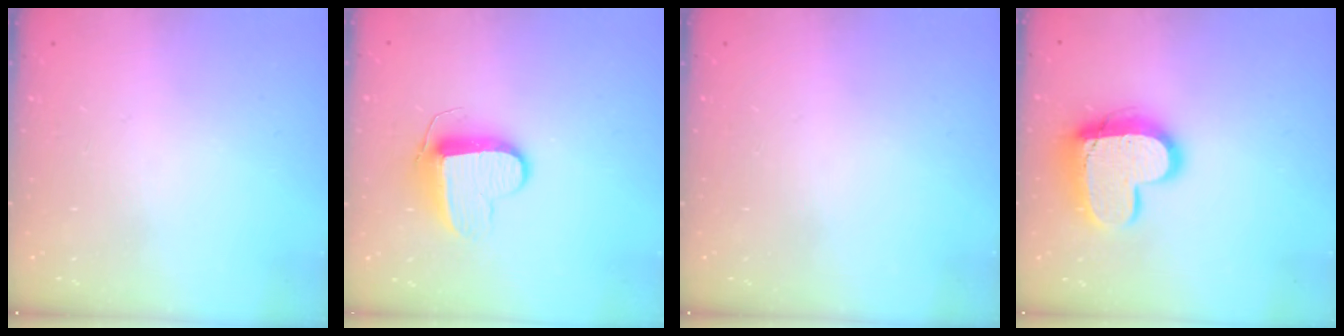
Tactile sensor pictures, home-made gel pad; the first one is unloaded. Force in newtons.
{"total": 9.8, "press": 9.8, "slide": 0.4}
{"total": 0.0}
{"total": 16.6, "press": 16.5, "slide": 1.4}